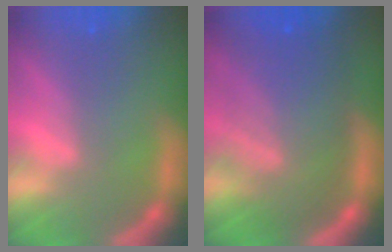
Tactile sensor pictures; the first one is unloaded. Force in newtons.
{"total": 10.1}